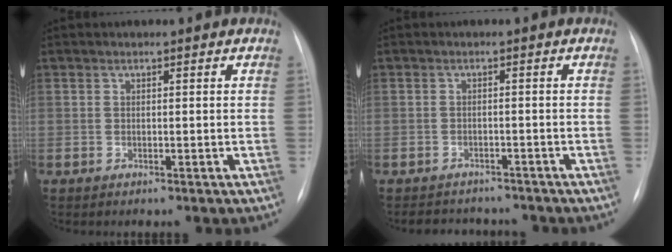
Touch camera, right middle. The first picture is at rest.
{"total": 6.0, "force": [-5.5, 2.2, 0.8], "torque": [-0.008, 0.005, -0.069]}